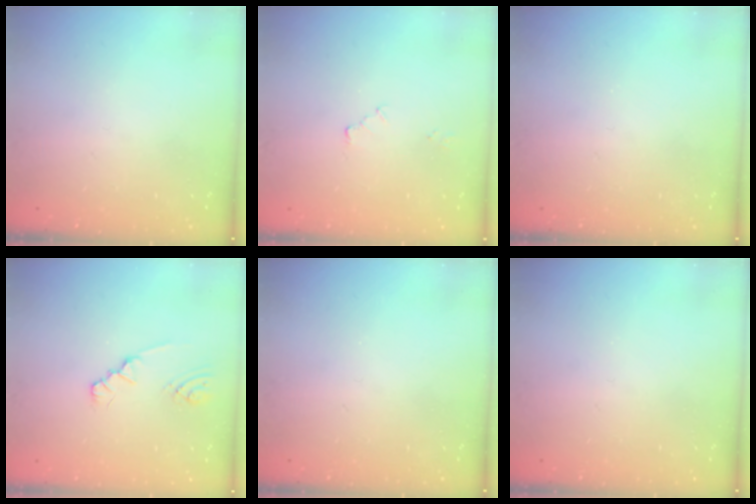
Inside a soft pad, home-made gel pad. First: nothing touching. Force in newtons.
{"total": 2.0, "press": 2.0, "slide": 0.3}
{"total": 0.0}
{"total": 1.7, "press": 1.6, "slide": 0.3}
{"total": 0.0}
{"total": 0.0}